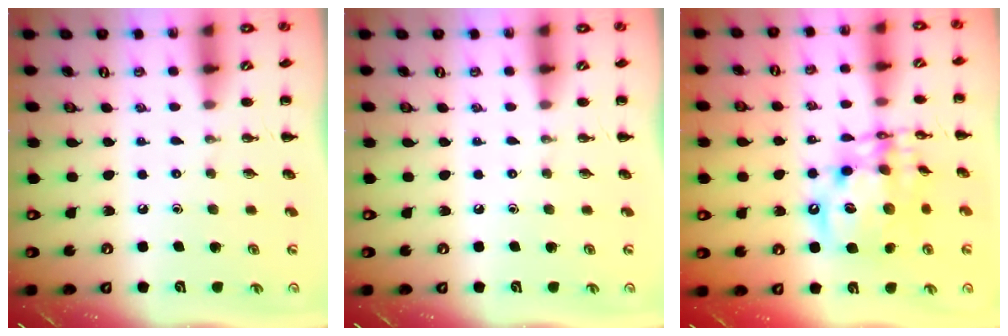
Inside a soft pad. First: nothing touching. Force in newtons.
{"total": 0.0}
{"total": 15.4, "press": 15.1, "slide": 3.1}